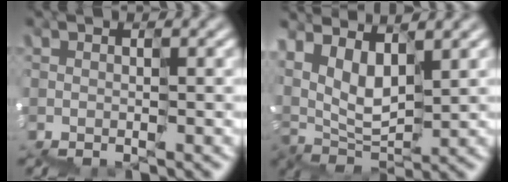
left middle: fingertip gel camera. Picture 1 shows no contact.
{"total": 3.6, "force": [3.1, 1.3, 1.3], "torque": [-0.035, 0.012, 0.059]}